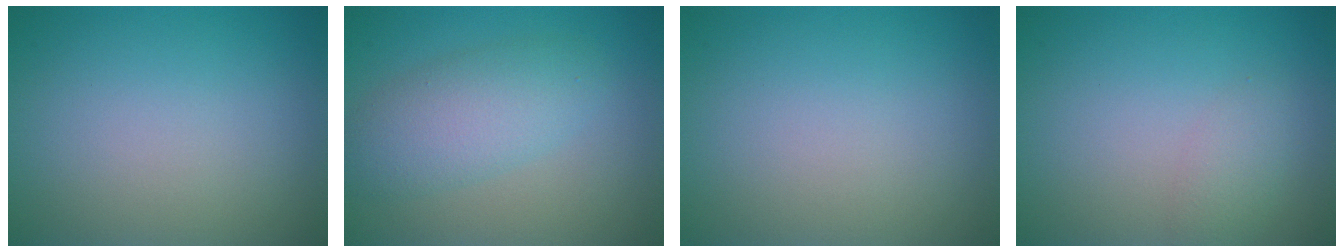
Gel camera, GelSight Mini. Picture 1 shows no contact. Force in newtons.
{"total": 4.4, "press": 4.4, "slide": 0.1}
{"total": 0.0}
{"total": 1.5, "press": 1.5, "slide": 0.0}